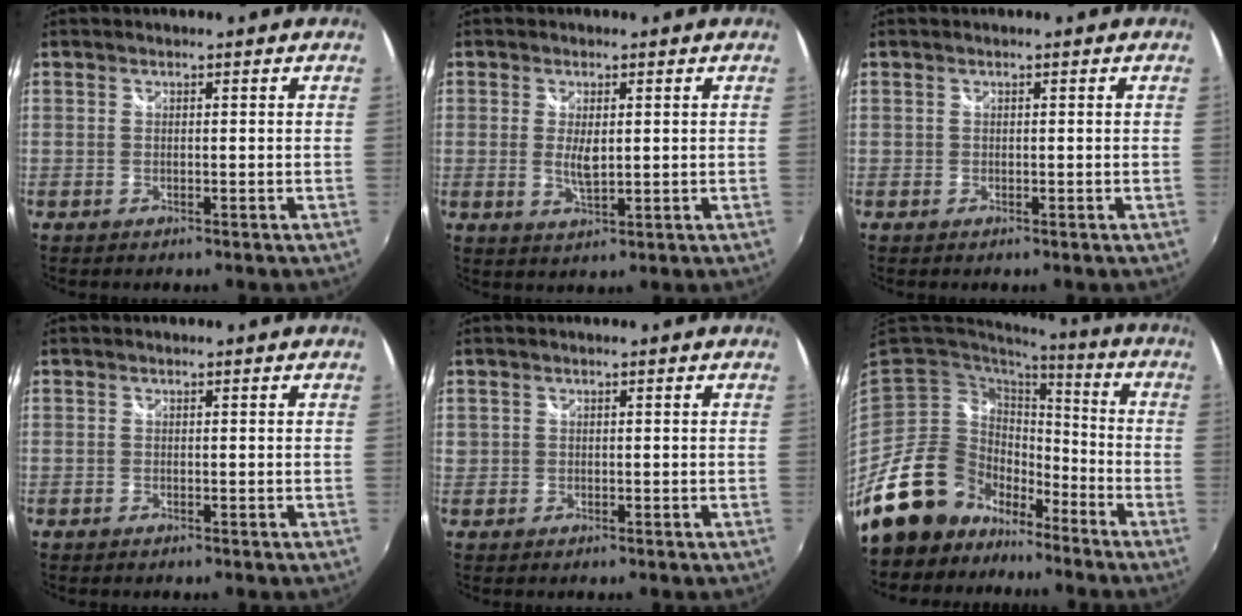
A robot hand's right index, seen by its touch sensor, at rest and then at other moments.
{"total": 3.8, "force": [0.3, 1.6, 3.4], "torque": [-0.063, -0.007, 0.008]}
{"total": 0.0}
{"total": 0.0}
{"total": 1.0, "force": [0.2, 1.0, 0.1], "torque": [0.001, 0.000, 0.000]}
{"total": 18.4, "force": [-12.9, 11.8, 5.8], "torque": [-0.146, 0.014, -0.209]}